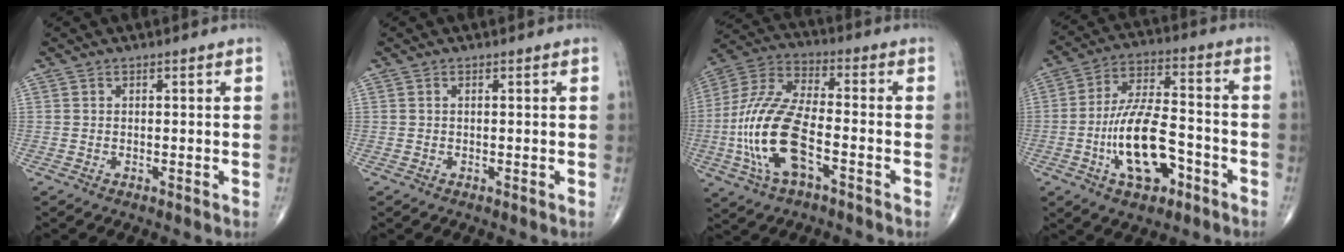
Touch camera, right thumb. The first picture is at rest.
{"total": 0.0}
{"total": 17.2, "force": [-4.8, 7.4, 14.8], "torque": [-0.319, 0.029, -0.090]}
{"total": 15.2, "force": [-5.3, 7.0, 12.4], "torque": [-0.215, 0.038, -0.088]}